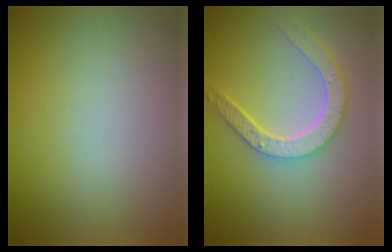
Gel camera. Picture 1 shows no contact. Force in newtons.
{"total": 4.8, "press": 3.8, "slide": 2.9}